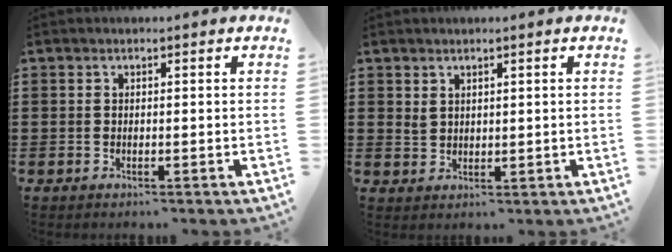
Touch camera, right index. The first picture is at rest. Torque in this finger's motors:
{"motor_torque": [0.03, 0.04, 0.00, 0.00]}